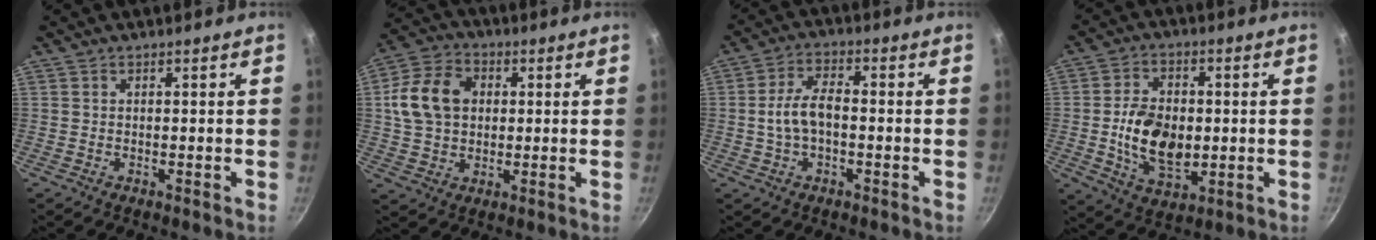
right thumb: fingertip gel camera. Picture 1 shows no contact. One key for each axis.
{"total": 12.7, "fx": 2.1, "fy": 9.6, "fz": 8.0, "tx": -0.129, "ty": 0.014, "tz": 0.027}
{"total": 9.8, "fx": -0.7, "fy": 5.7, "fz": 7.9, "tx": -0.130, "ty": 0.033, "tz": -0.019}
{"total": 12.4, "fx": -0.8, "fy": 8.0, "fz": 9.5, "tx": -0.149, "ty": -0.003, "tz": -0.011}